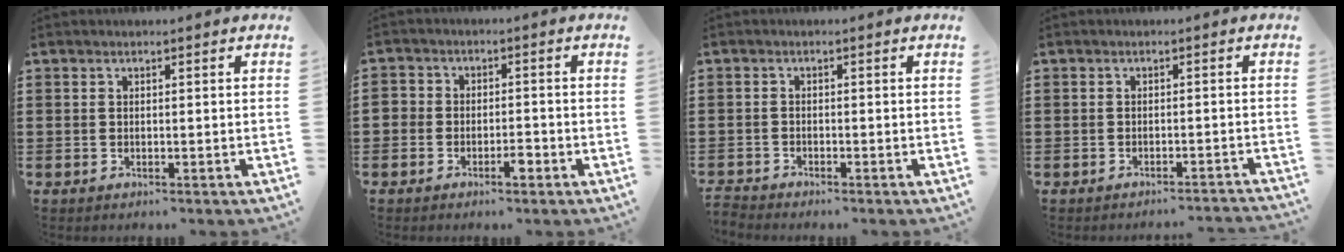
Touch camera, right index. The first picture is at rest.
{"total": 2.7, "force": [-1.8, 1.7, 1.1], "torque": [-0.026, 0.006, -0.037]}
{"total": 1.5, "force": [-1.5, 0.0, -0.1], "torque": [-0.003, -0.001, -0.032]}
{"total": 1.8, "force": [-1.8, -0.1, -0.1], "torque": [-0.003, 0.001, -0.039]}